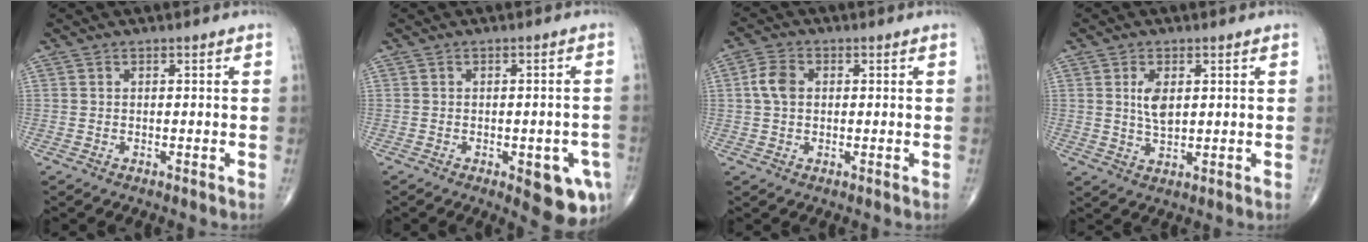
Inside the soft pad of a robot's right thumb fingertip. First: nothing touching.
{"total": 8.9, "force": [-3.4, 3.3, 7.6], "torque": [-0.068, 0.004, -0.034]}
{"total": 4.6, "force": [0.5, 3.3, 3.2], "torque": [-0.065, 0.008, 0.005]}
{"total": 4.7, "force": [1.1, 2.4, 3.9], "torque": [-0.064, -0.010, 0.024]}